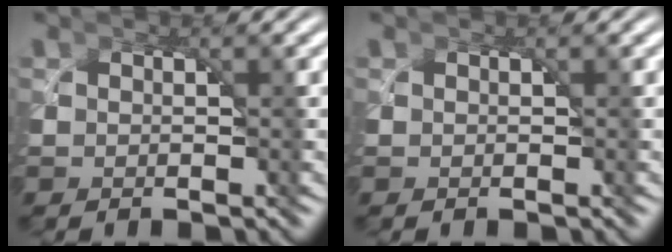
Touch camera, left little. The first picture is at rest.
{"total": 0.0}